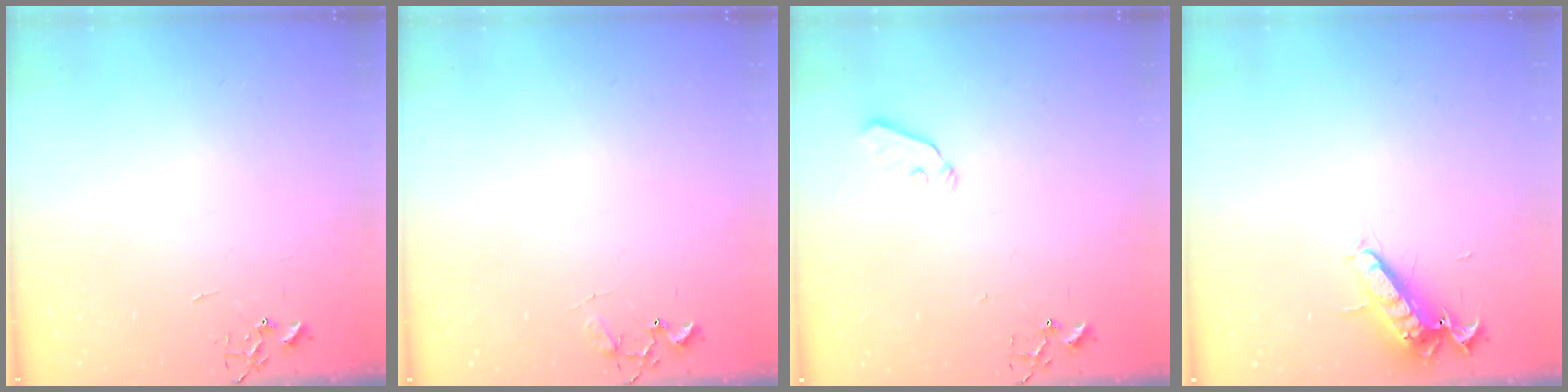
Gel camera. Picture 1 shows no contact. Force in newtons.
{"total": 8.0, "press": 8.0, "slide": 0.4}
{"total": 5.8, "press": 5.8, "slide": 0.8}
{"total": 12.7, "press": 12.6, "slide": 1.2}